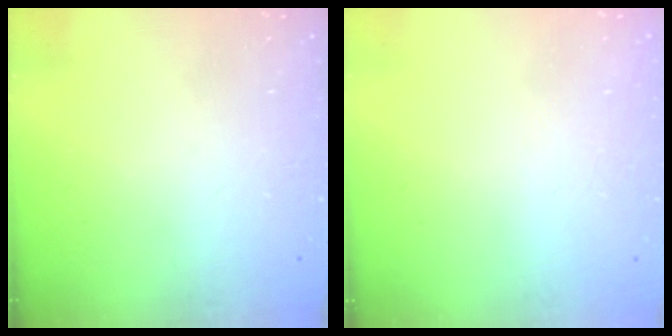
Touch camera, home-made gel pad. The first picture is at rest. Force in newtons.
{"total": 1.9, "press": 1.9, "slide": 0.1}